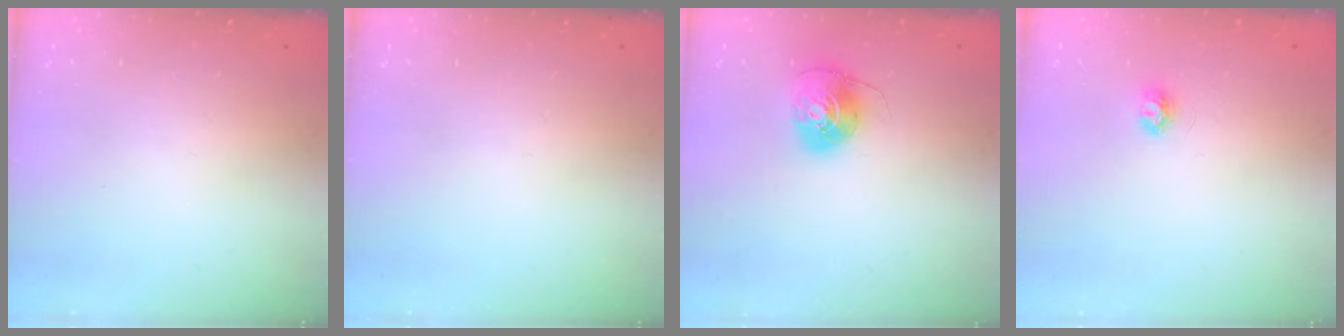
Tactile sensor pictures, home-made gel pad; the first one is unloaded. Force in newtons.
{"total": 0.0}
{"total": 8.1, "press": 8.1, "slide": 0.5}
{"total": 3.7, "press": 3.7, "slide": 0.3}